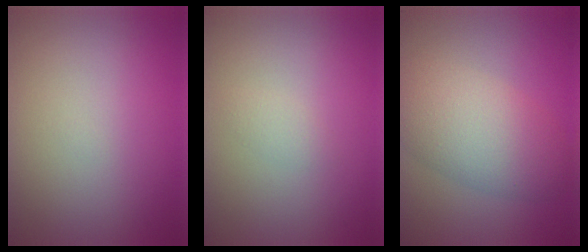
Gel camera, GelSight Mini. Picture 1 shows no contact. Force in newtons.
{"total": 0.9, "press": 0.9, "slide": 0.0}
{"total": 6.5, "press": 6.5, "slide": 0.4}